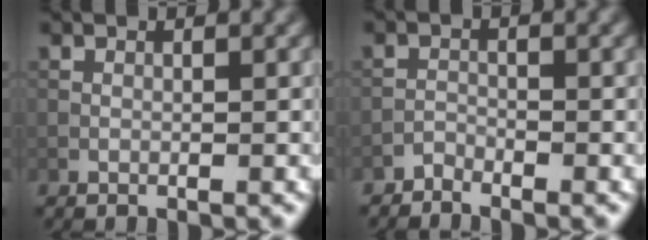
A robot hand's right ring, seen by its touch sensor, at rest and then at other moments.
{"total": 1.2, "force": [-1.2, 0.3, 0.0], "torque": [0.003, 0.005, -0.026]}